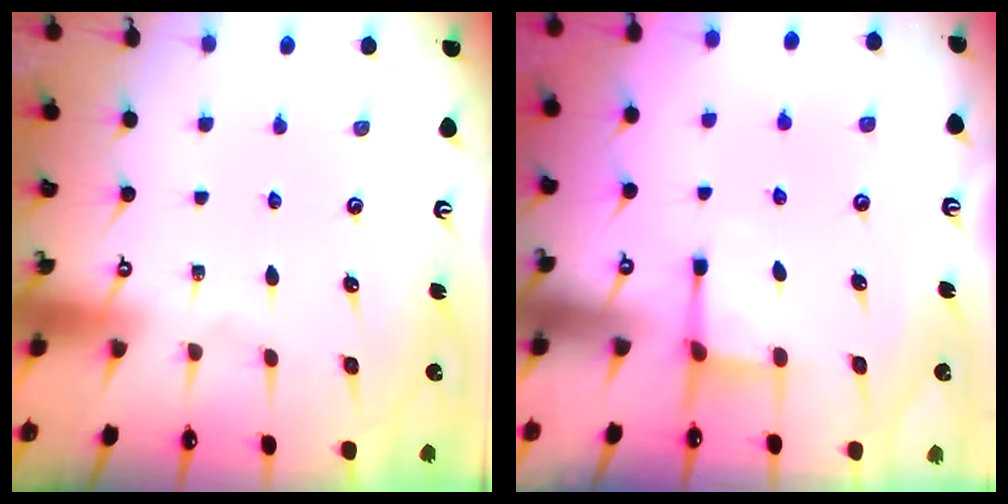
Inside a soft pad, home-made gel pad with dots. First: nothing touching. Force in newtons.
{"total": 2.2, "press": 2.1, "slide": 0.7}